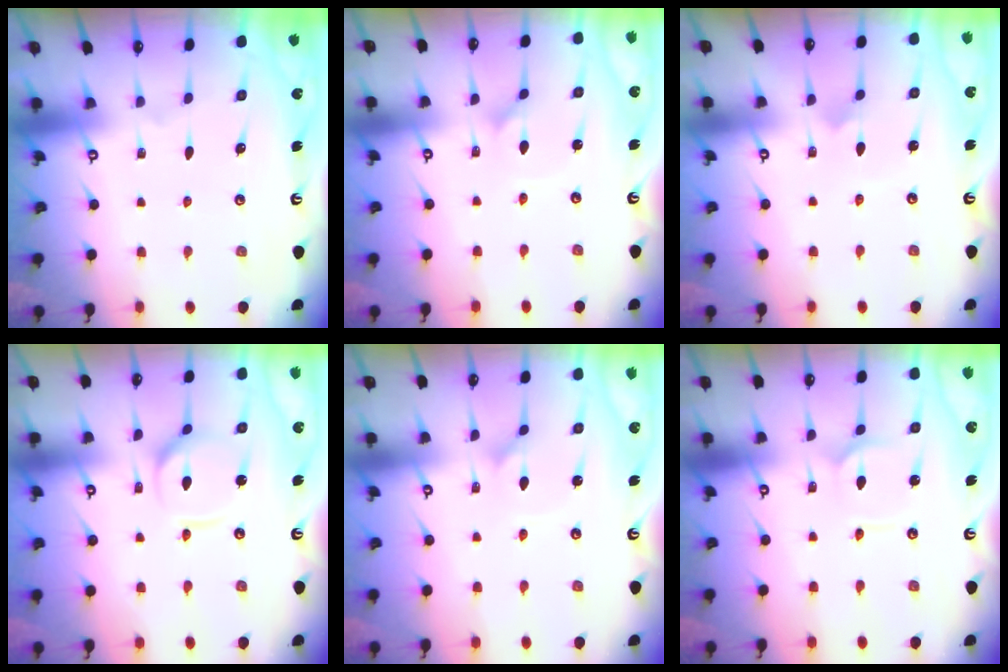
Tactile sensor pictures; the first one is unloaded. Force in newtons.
{"total": 1.0, "press": 1.0, "slide": 0.2}
{"total": 2.7, "press": 2.7, "slide": 0.1}
{"total": 6.6, "press": 6.6, "slide": 0.6}
{"total": 1.0, "press": 1.0, "slide": 0.2}
{"total": 2.5, "press": 2.5, "slide": 0.1}